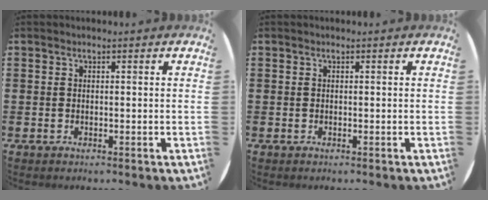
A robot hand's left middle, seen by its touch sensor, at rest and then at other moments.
{"total": 0.0}